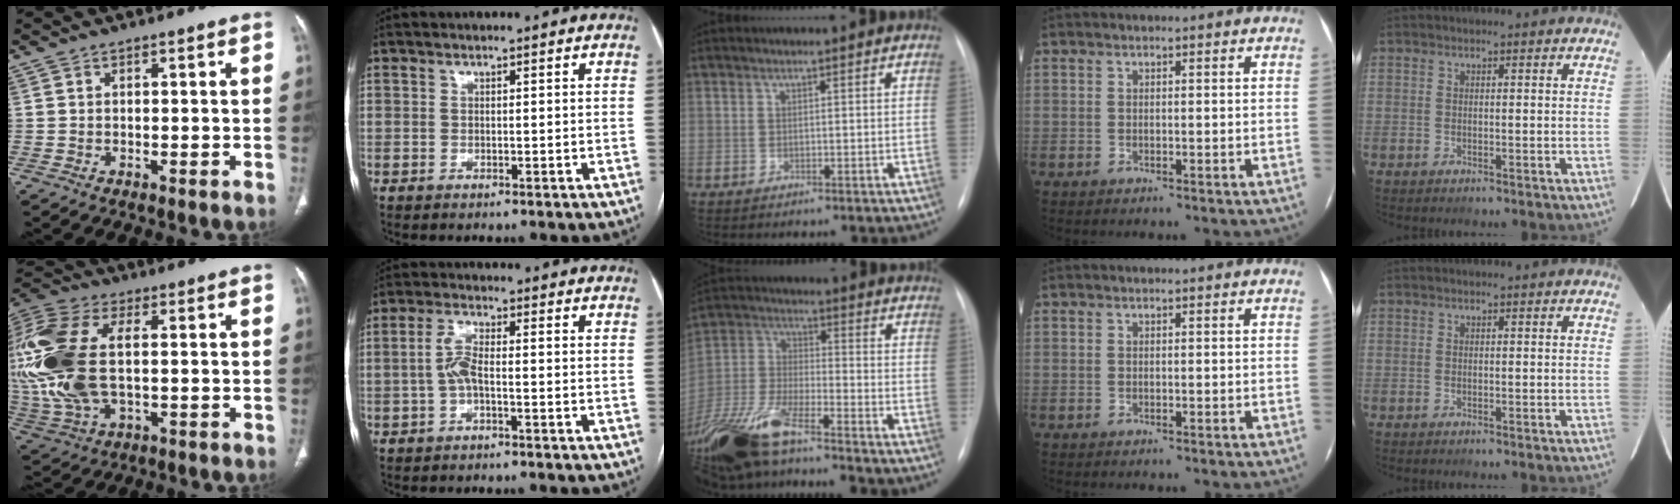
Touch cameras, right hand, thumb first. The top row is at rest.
{"thumb": {"total": 24.4, "force": [1.3, 13.3, 20.5], "torque": [-0.514, 0.004, 0.031]}, "index": {"total": 3.8, "force": [-0.7, 1.0, 3.6], "torque": [-0.077, 0.008, -0.015]}, "middle": {"total": 14.9, "force": [-11.1, 2.9, 9.4], "torque": [-0.211, -0.018, -0.209]}}